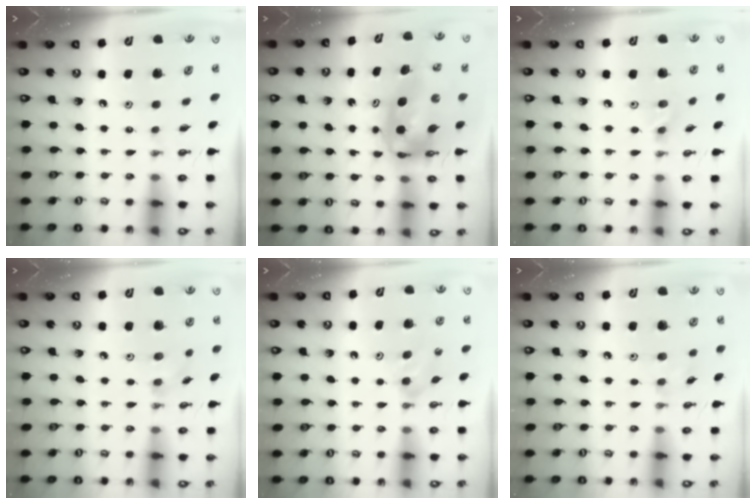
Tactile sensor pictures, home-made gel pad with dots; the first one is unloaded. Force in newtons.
{"total": 6.6, "press": 6.5, "slide": 0.6}
{"total": 5.2, "press": 5.1, "slide": 0.7}
{"total": 4.7, "press": 4.5, "slide": 1.4}
{"total": 4.2, "press": 4.1, "slide": 0.6}
{"total": 5.2, "press": 5.0, "slide": 1.7}